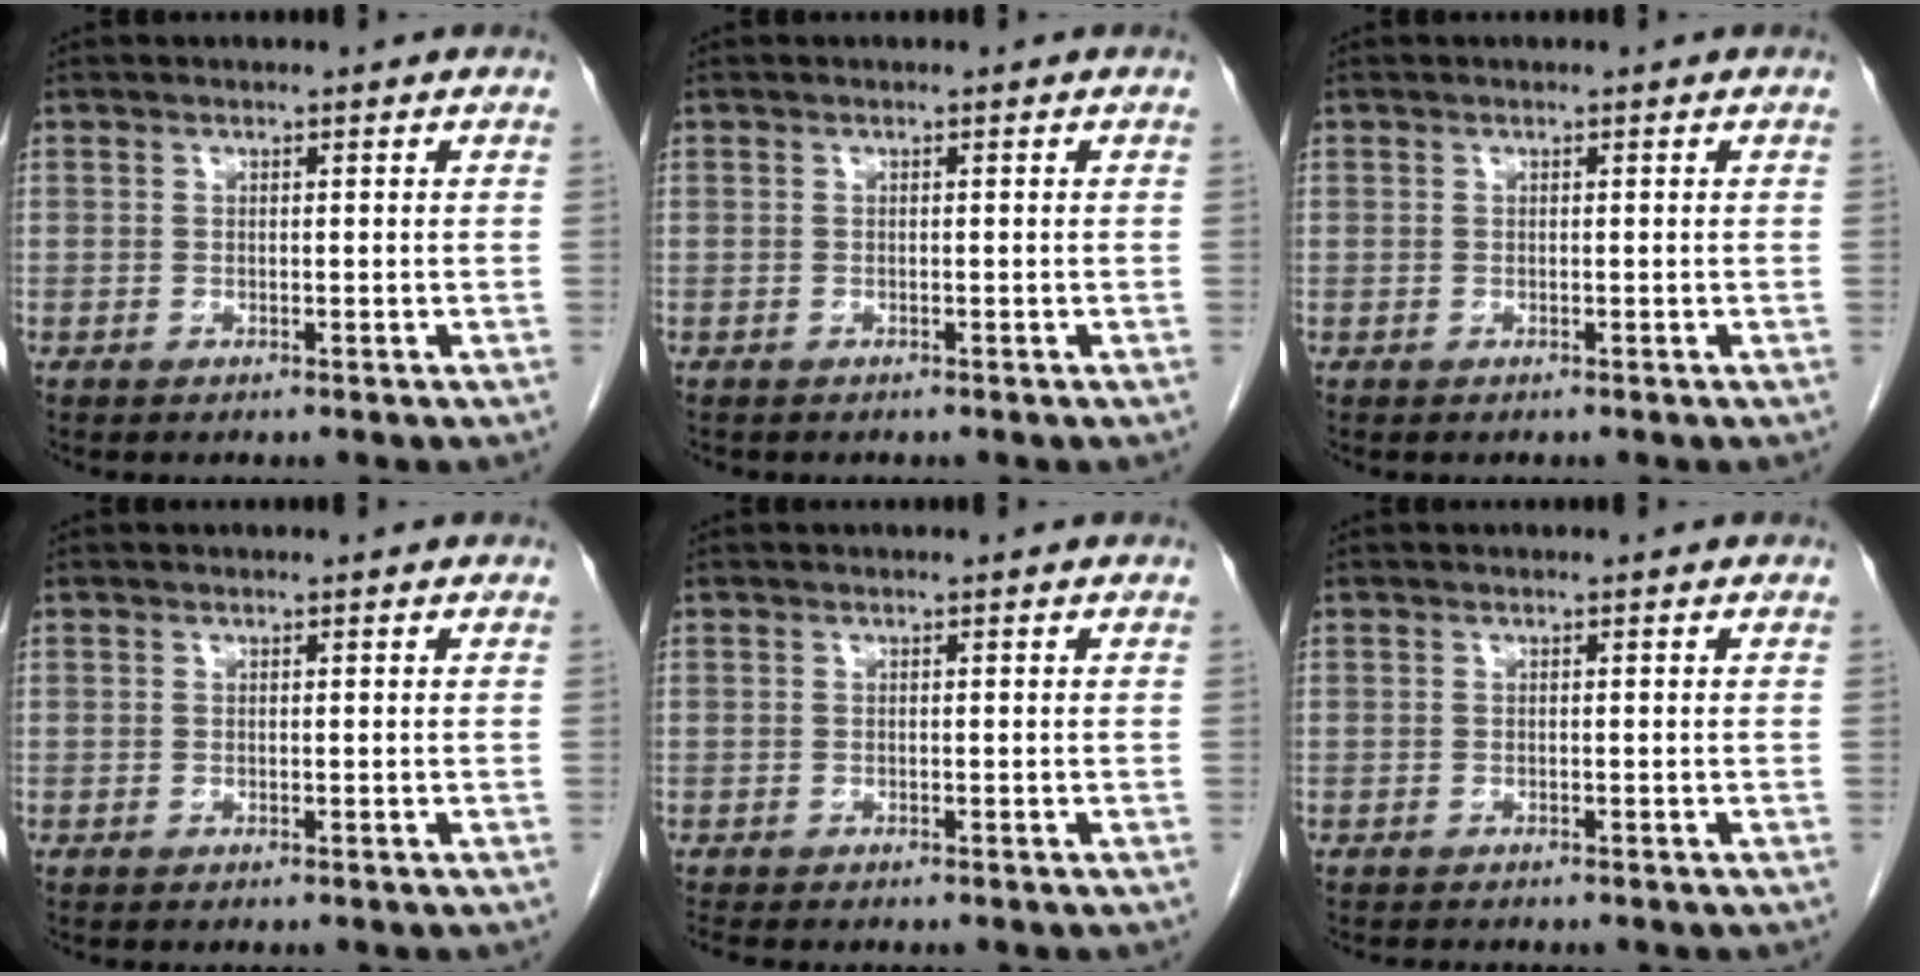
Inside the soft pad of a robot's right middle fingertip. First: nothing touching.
{"total": 0.0}
{"total": 0.0}
{"total": 0.0}
{"total": 2.2, "force": [-1.9, 0.4, 0.9], "torque": [-0.018, -0.006, -0.027]}
{"total": 0.7, "force": [-0.7, 0.0, 0.1], "torque": [-0.006, -0.003, -0.009]}